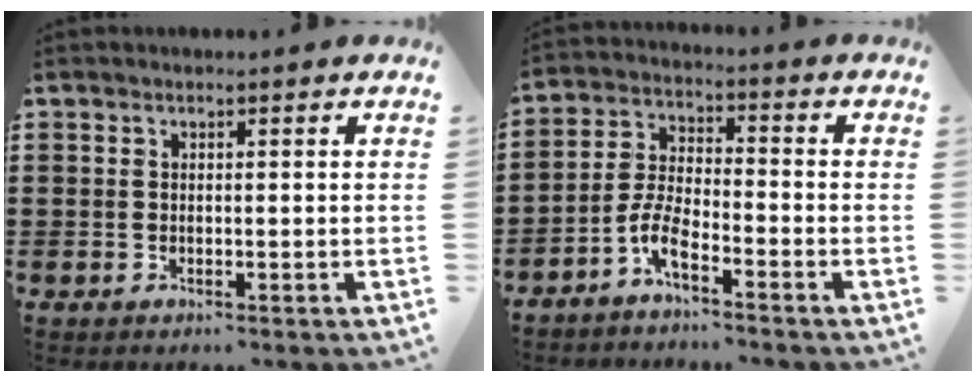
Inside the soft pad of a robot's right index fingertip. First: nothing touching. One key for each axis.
{"total": 5.4, "fx": -3.9, "fy": 1.3, "fz": 3.6, "tx": -0.098, "ty": -0.008, "tz": -0.083}